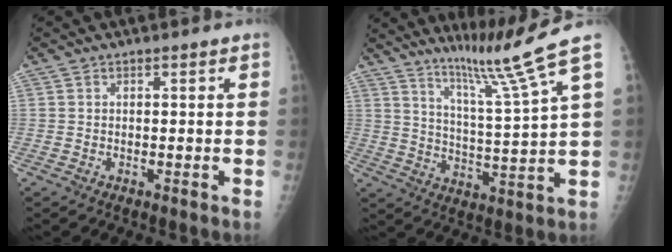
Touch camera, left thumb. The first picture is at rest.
{"total": 11.8, "force": [8.4, -2.3, 7.9], "torque": [-0.130, -0.071, 0.149]}